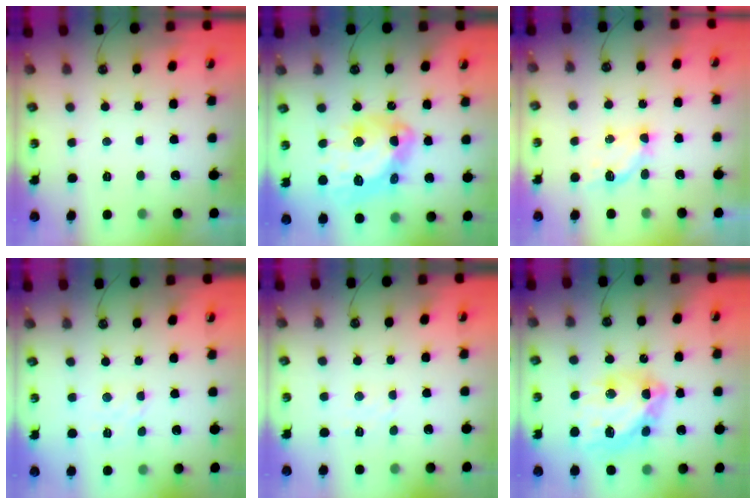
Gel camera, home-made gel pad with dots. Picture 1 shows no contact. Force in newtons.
{"total": 17.5, "press": 17.4, "slide": 2.1}
{"total": 4.4, "press": 4.4, "slide": 0.5}
{"total": 2.1, "press": 2.1, "slide": 0.5}
{"total": 3.7, "press": 3.7, "slide": 0.5}
{"total": 15.5, "press": 15.4, "slide": 1.5}